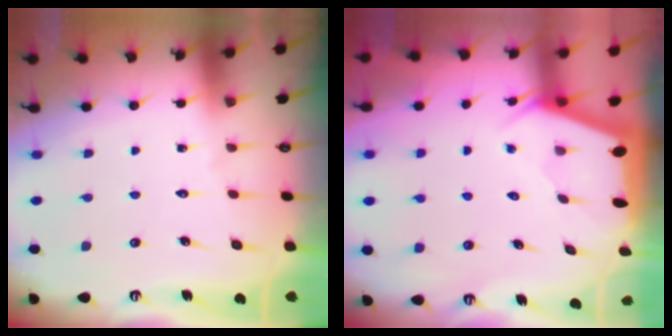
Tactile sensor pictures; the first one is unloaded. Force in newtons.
{"total": 2.9, "press": 2.9, "slide": 0.1}